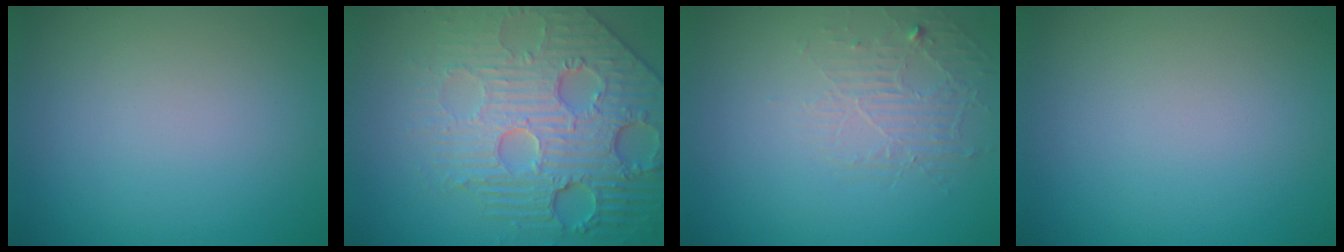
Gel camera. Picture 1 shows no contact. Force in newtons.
{"total": 7.8, "press": 6.1, "slide": 4.9}
{"total": 1.8, "press": 0.8, "slide": 1.6}
{"total": 0.0}